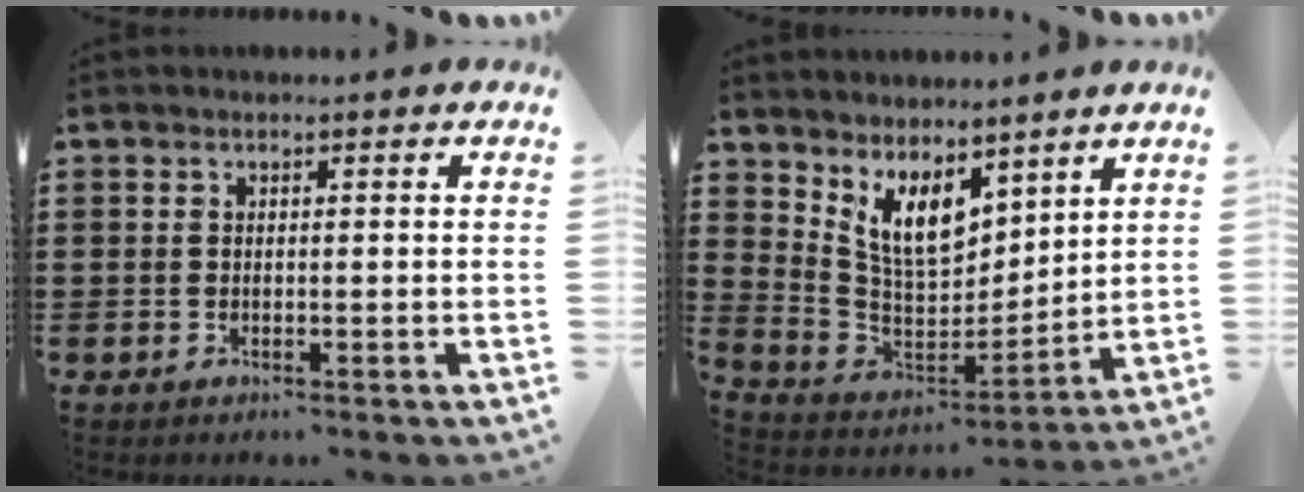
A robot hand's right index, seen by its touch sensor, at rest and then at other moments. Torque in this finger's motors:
{"motor_torque": [0.42, 0.51, 0.32, 0.18]}